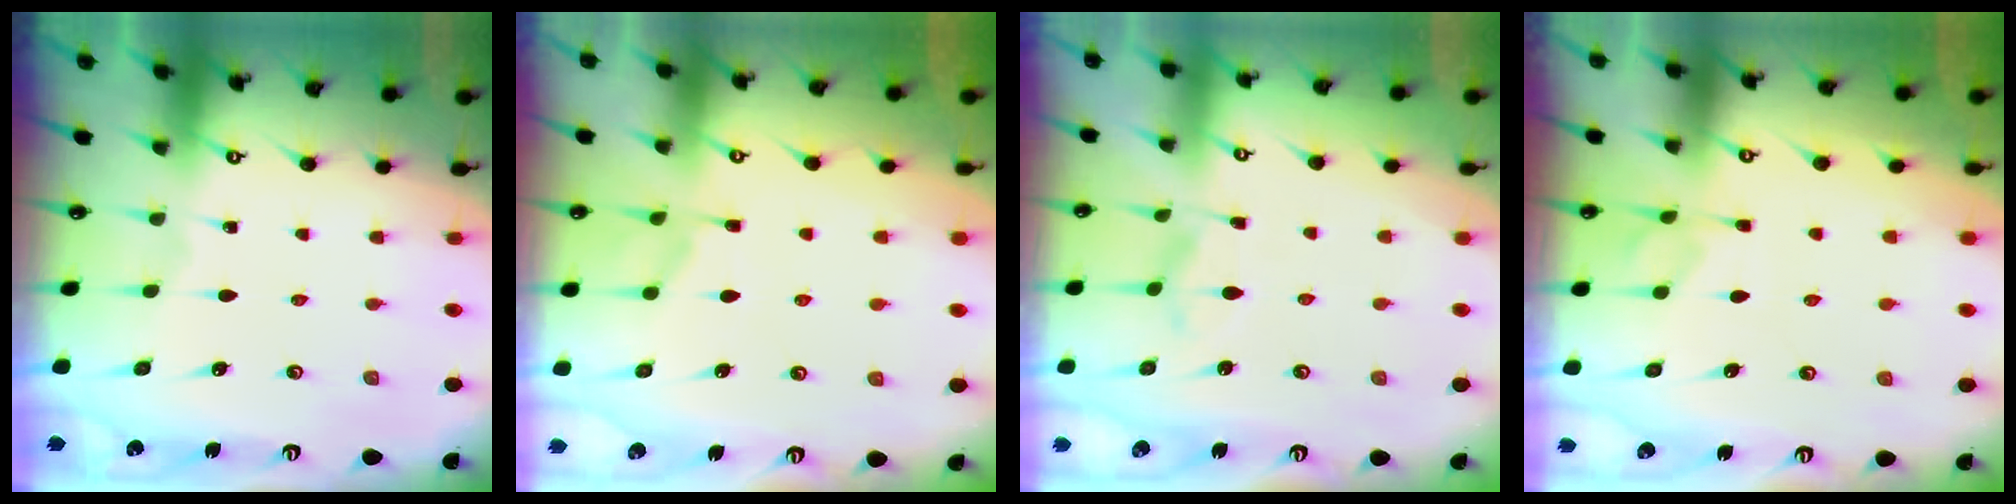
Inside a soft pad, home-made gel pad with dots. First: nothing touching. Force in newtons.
{"total": 1.7, "press": 0.7, "slide": 1.5}
{"total": 6.3, "press": 6.2, "slide": 1.2}
{"total": 2.3, "press": 1.9, "slide": 1.3}